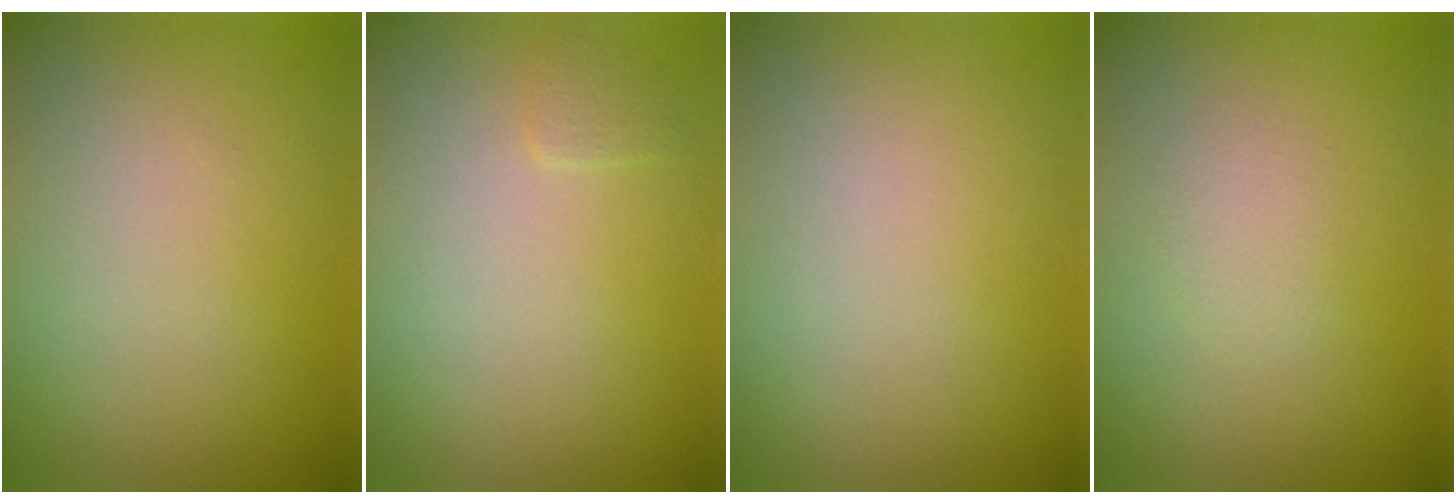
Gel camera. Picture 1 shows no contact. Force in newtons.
{"total": 0.7, "press": 0.7, "slide": 0.1}
{"total": 0.0}
{"total": 1.2, "press": 1.2, "slide": 0.0}